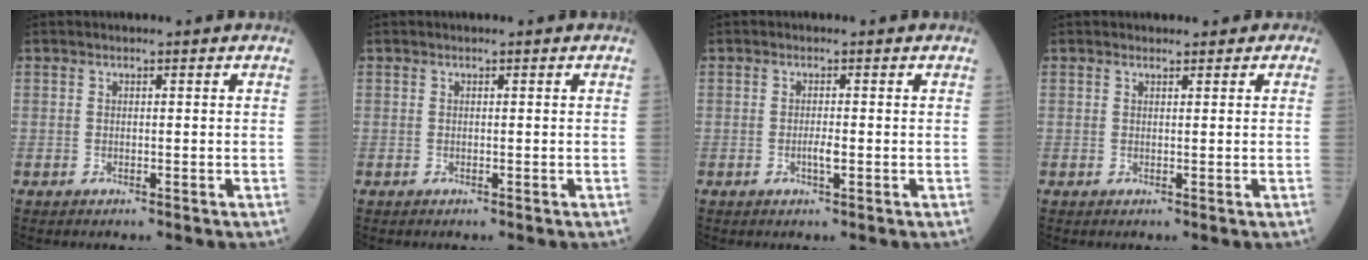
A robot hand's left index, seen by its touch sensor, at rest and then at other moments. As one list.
[{"total": 0.0}, {"total": 1.4, "force": [-0.3, 0.1, 1.3], "torque": [-0.028, -0.002, -0.005]}, {"total": 1.1, "force": [0.8, 0.7, 0.2], "torque": [0.003, 0.001, 0.005]}]